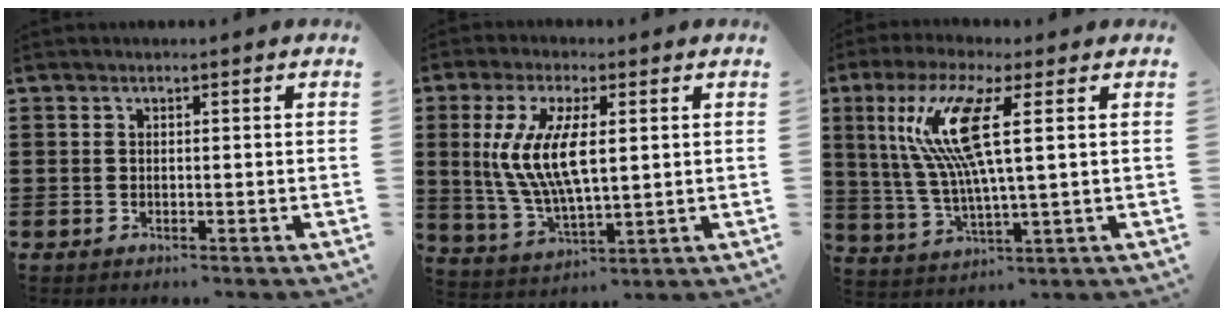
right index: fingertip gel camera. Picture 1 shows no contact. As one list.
[{"total": 10.1, "force": [1.5, 3.8, 9.2], "torque": [-0.213, -0.002, 0.017]}, {"total": 11.7, "force": [3.3, 1.2, 11.2], "torque": [-0.253, -0.015, 0.043]}]